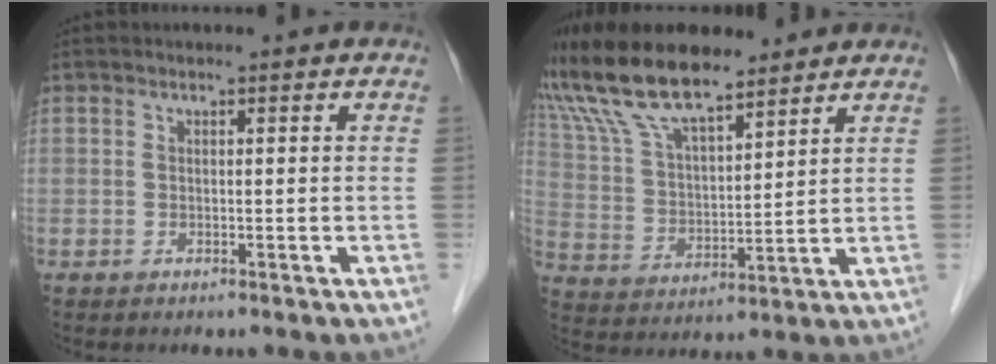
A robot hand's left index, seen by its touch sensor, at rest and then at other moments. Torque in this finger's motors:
{"motor_torque": [1.00, -1.14, 0.57, 0.21]}